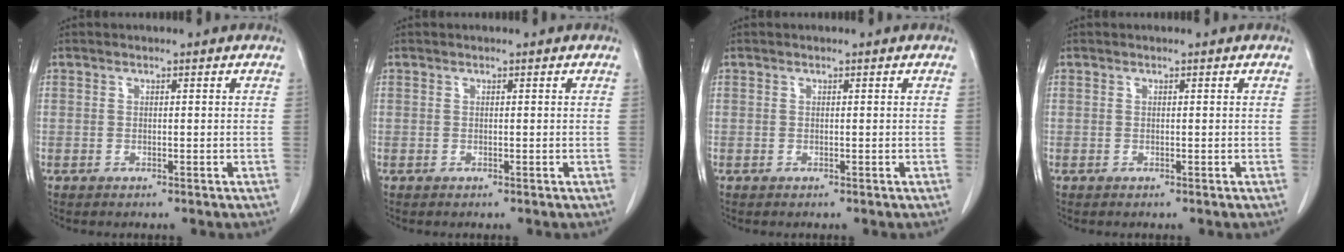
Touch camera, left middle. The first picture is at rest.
{"total": 0.0}
{"total": 0.0}
{"total": 0.0}